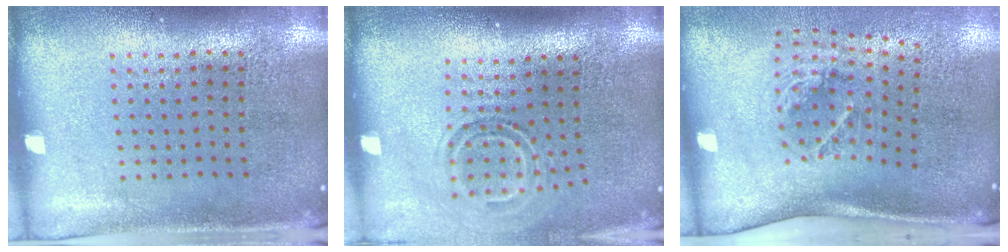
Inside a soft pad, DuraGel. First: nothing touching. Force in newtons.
{"total": 1.7, "press": 1.1, "slide": 1.3}
{"total": 2.1, "press": 1.3, "slide": 1.7}